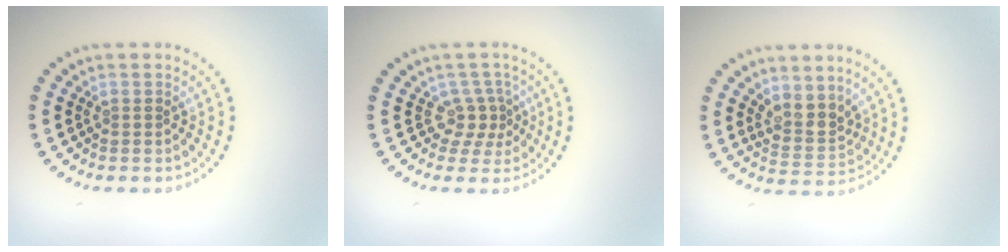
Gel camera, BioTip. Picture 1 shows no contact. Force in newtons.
{"total": 2.5, "press": 1.7, "slide": 1.8}
{"total": 2.7, "press": 2.2, "slide": 1.6}